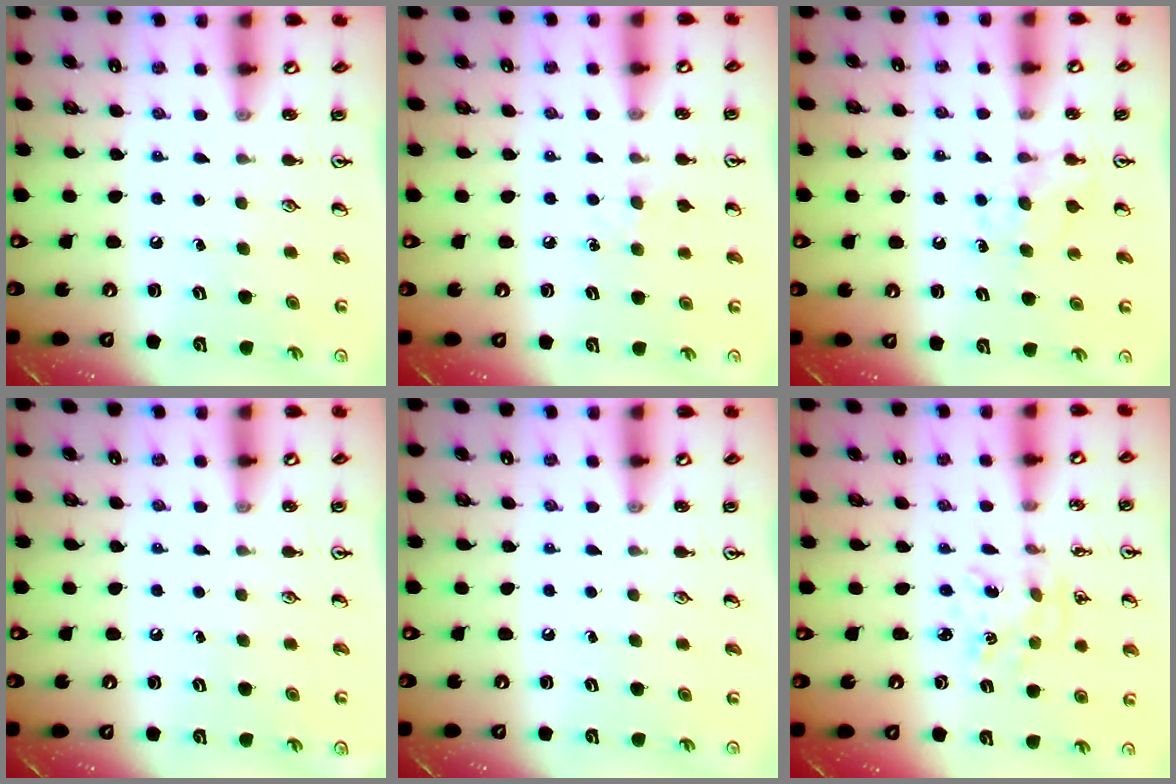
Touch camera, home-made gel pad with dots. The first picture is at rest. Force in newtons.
{"total": 5.3, "press": 5.2, "slide": 1.0}
{"total": 4.5, "press": 4.4, "slide": 0.6}
{"total": 0.0}
{"total": 0.0}
{"total": 2.1, "press": 2.1, "slide": 0.2}